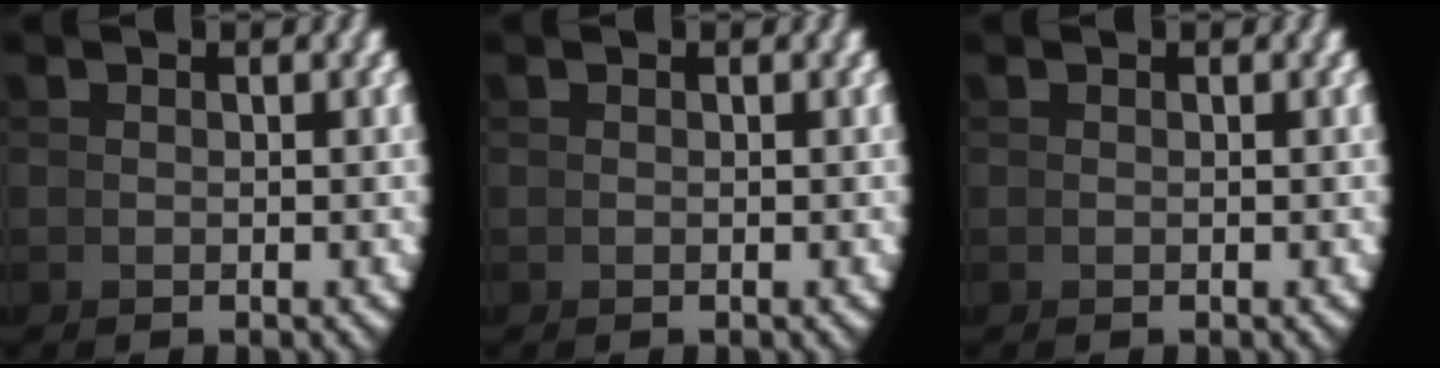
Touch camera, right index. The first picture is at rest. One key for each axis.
{"total": 0.0}
{"total": 0.0}